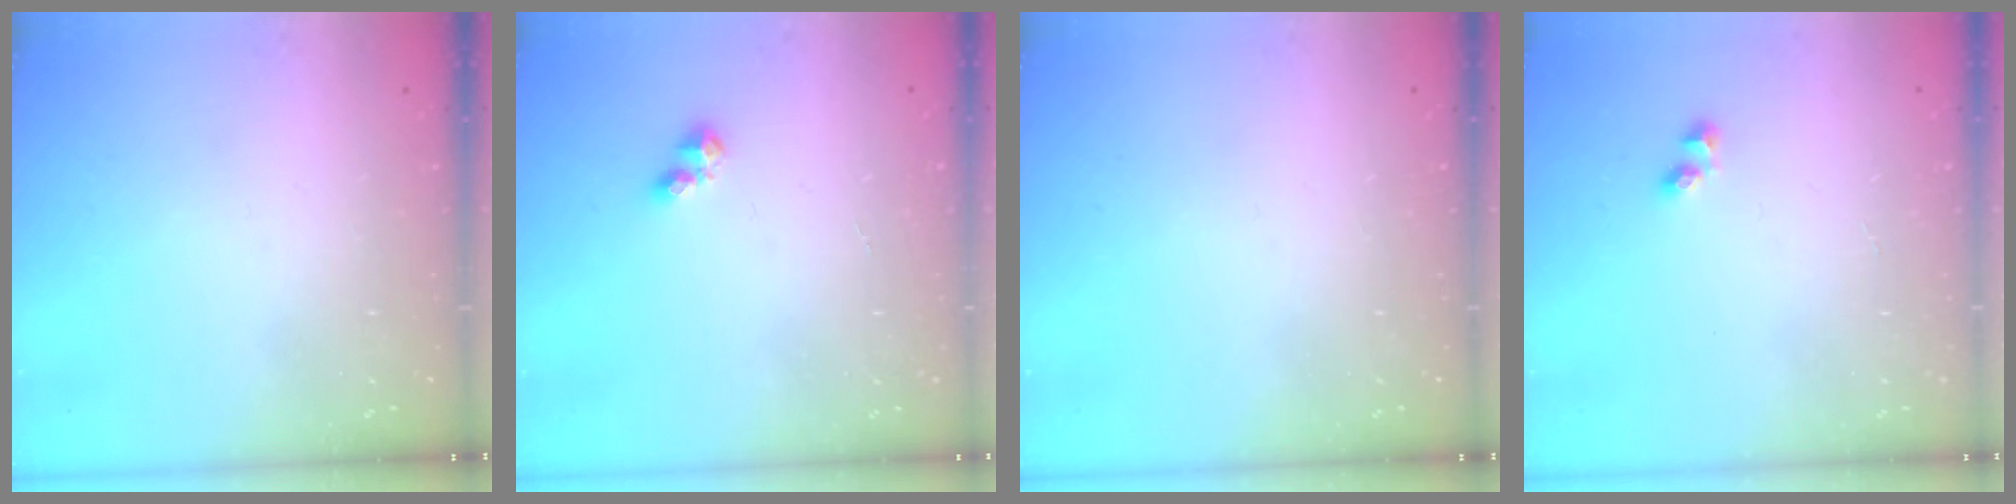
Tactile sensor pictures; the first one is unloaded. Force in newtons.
{"total": 2.7, "press": 2.6, "slide": 0.5}
{"total": 0.0}
{"total": 3.2, "press": 2.9, "slide": 1.2}